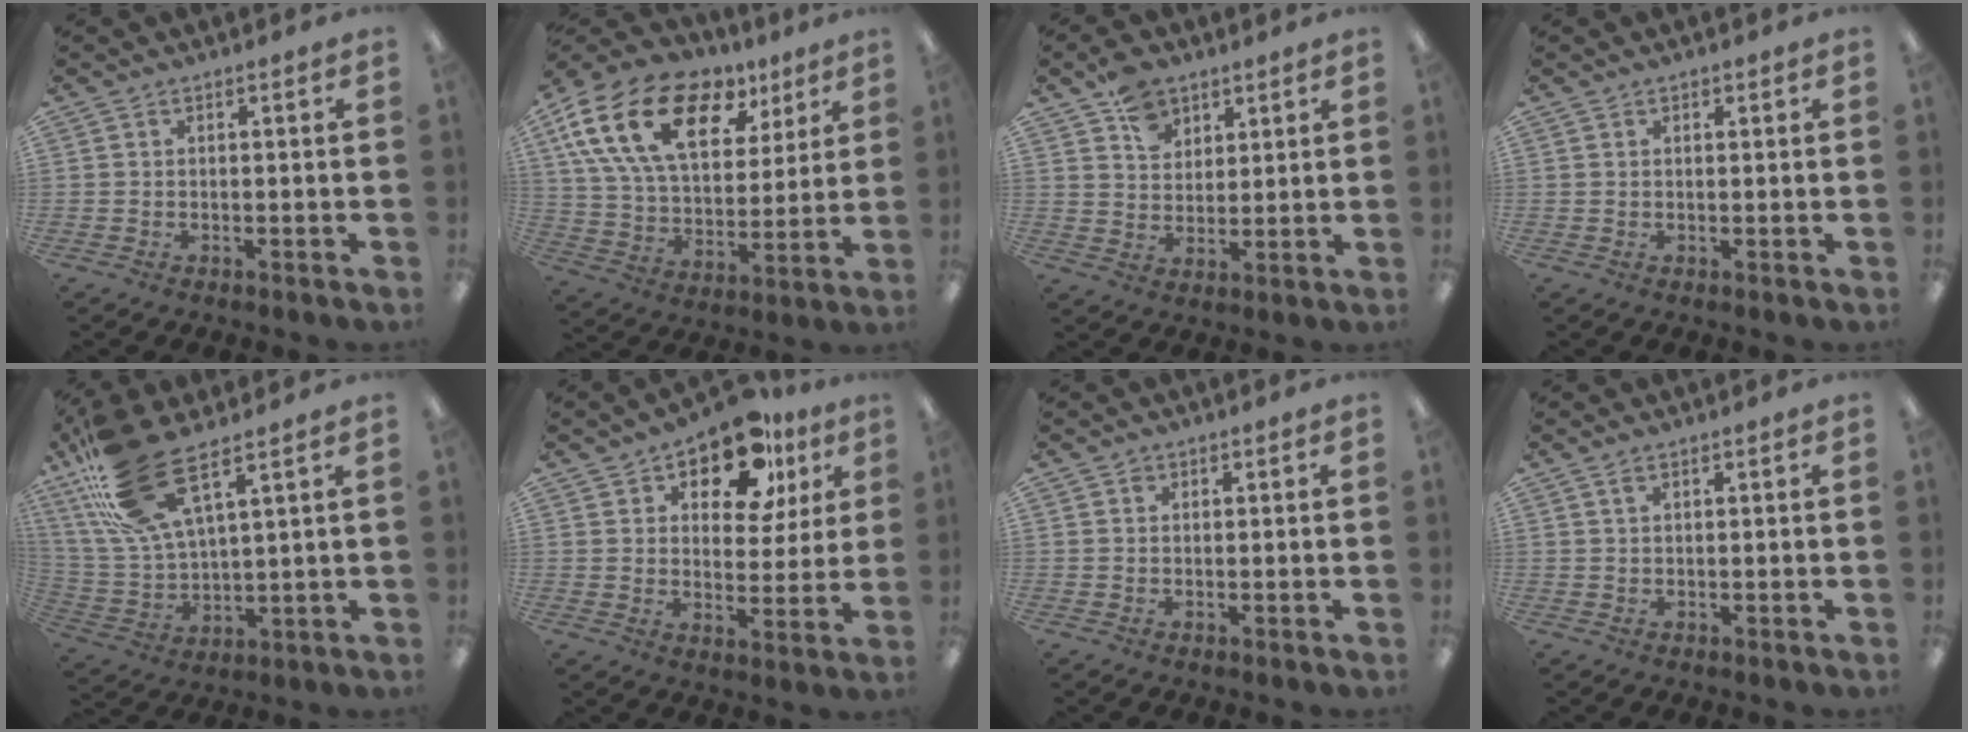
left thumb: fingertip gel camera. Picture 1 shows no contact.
{"total": 22.4, "force": [10.7, 13.0, 14.8], "torque": [-0.279, -0.037, 0.190]}
{"total": 8.7, "force": [5.5, 6.0, 2.9], "torque": [-0.040, -0.018, 0.102]}
{"total": 0.8, "force": [0.6, 0.5, 0.2], "torque": [-0.004, 0.002, 0.011]}
{"total": 20.1, "force": [12.6, 7.0, 13.9], "torque": [-0.290, -0.047, 0.225]}
{"total": 14.2, "force": [9.7, 6.9, 7.6], "torque": [-0.121, -0.047, 0.169]}
{"total": 1.1, "force": [0.6, 0.9, 0.4], "torque": [0.000, 0.001, 0.008]}
{"total": 1.4, "force": [0.9, 0.6, 0.8], "torque": [-0.020, 0.001, 0.017]}